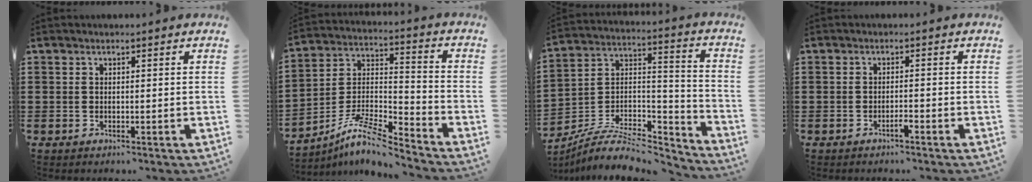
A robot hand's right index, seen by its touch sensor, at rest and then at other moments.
{"total": 9.1, "force": [-8.0, 1.2, 4.2], "torque": [-0.091, 0.010, -0.160]}
{"total": 7.6, "force": [-6.3, 2.9, 3.2], "torque": [-0.063, 0.005, -0.125]}
{"total": 1.3, "force": [-1.0, 0.0, 0.8], "torque": [-0.016, -0.004, -0.018]}